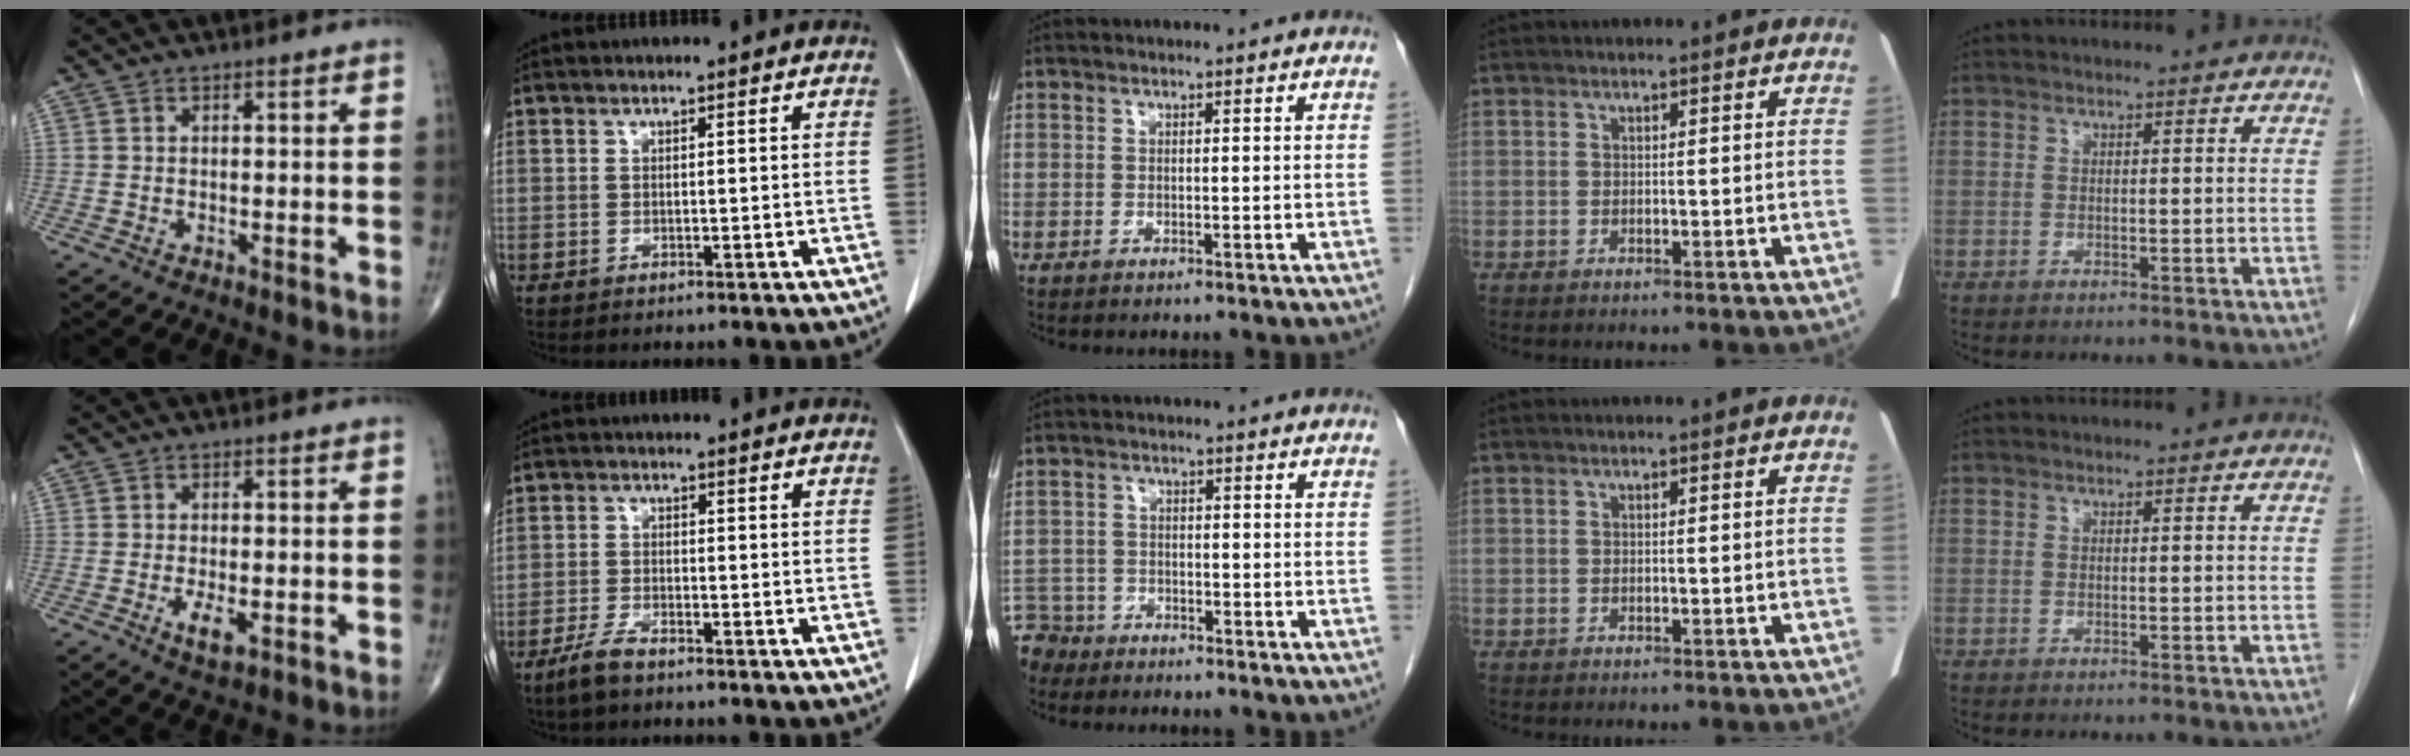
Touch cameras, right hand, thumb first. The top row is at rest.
{"thumb": {"total": 3.8, "force": [-1.2, 1.6, 3.3], "torque": [-0.059, -0.006, -0.018]}, "index": {"total": 3.7, "force": [-3.0, 0.7, 2.1], "torque": [-0.051, -0.003, -0.057]}, "middle": {"total": 5.5, "force": [-4.8, 2.6, -0.7], "torque": [0.015, -0.003, -0.092]}}